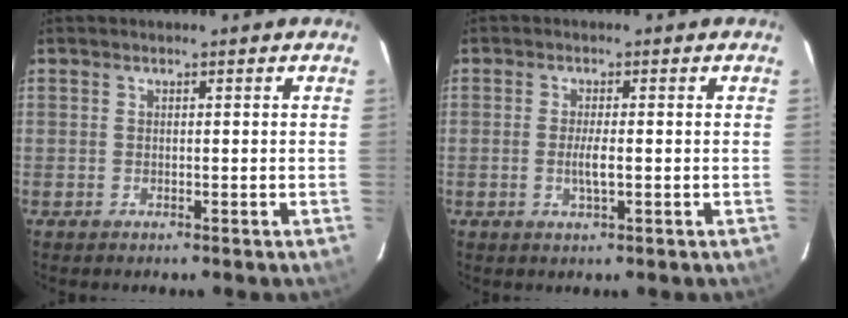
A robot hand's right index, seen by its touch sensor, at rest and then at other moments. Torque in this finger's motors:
{"motor_torque": [0.77, -0.07, 0.34, 0.06]}